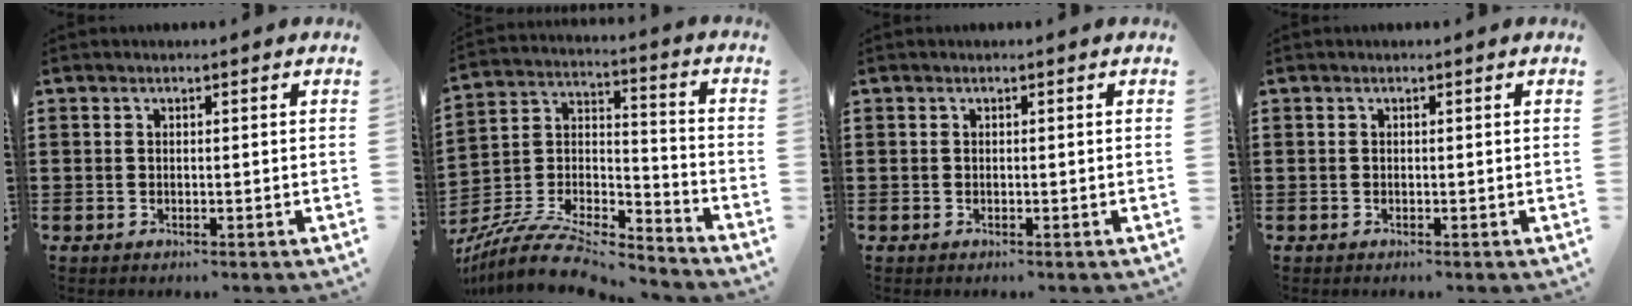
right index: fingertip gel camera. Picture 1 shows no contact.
{"total": 9.1, "force": [-8.2, 2.3, 3.1], "torque": [-0.069, 0.004, -0.164]}
{"total": 0.0}
{"total": 0.0}